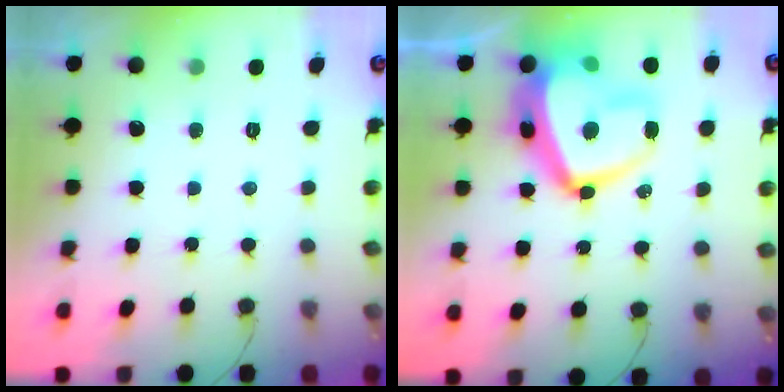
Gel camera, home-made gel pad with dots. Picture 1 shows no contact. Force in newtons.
{"total": 20.2, "press": 20.1, "slide": 1.7}